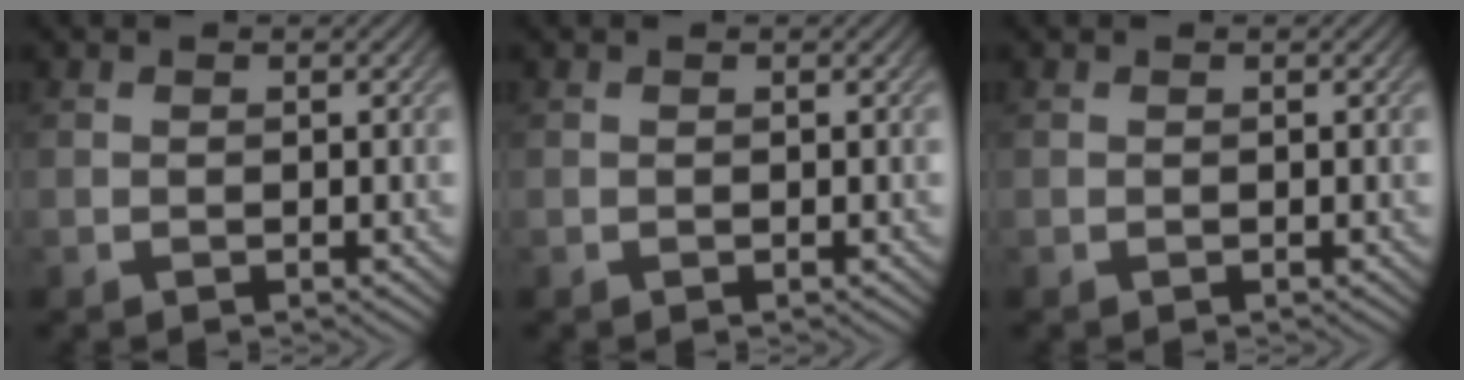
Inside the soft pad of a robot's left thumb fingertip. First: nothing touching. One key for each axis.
{"total": 0.0}
{"total": 0.0}